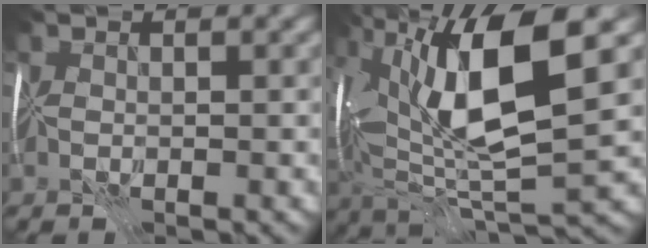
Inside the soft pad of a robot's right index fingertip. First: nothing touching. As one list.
[{"total": 12.2, "force": [3.3, 3.4, 11.3], "torque": [-0.210, 0.005, 0.061]}]